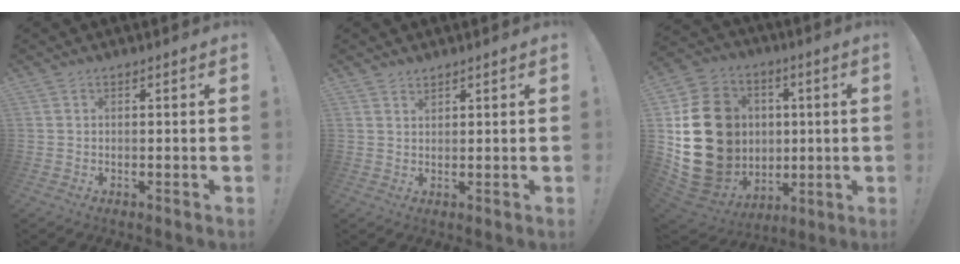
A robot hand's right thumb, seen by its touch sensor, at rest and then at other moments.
{"total": 1.5, "force": [1.4, 0.5, 0.3], "torque": [0.009, -0.010, 0.024]}
{"total": 24.4, "force": [1.9, 20.9, 12.4], "torque": [-0.223, -0.001, 0.093]}